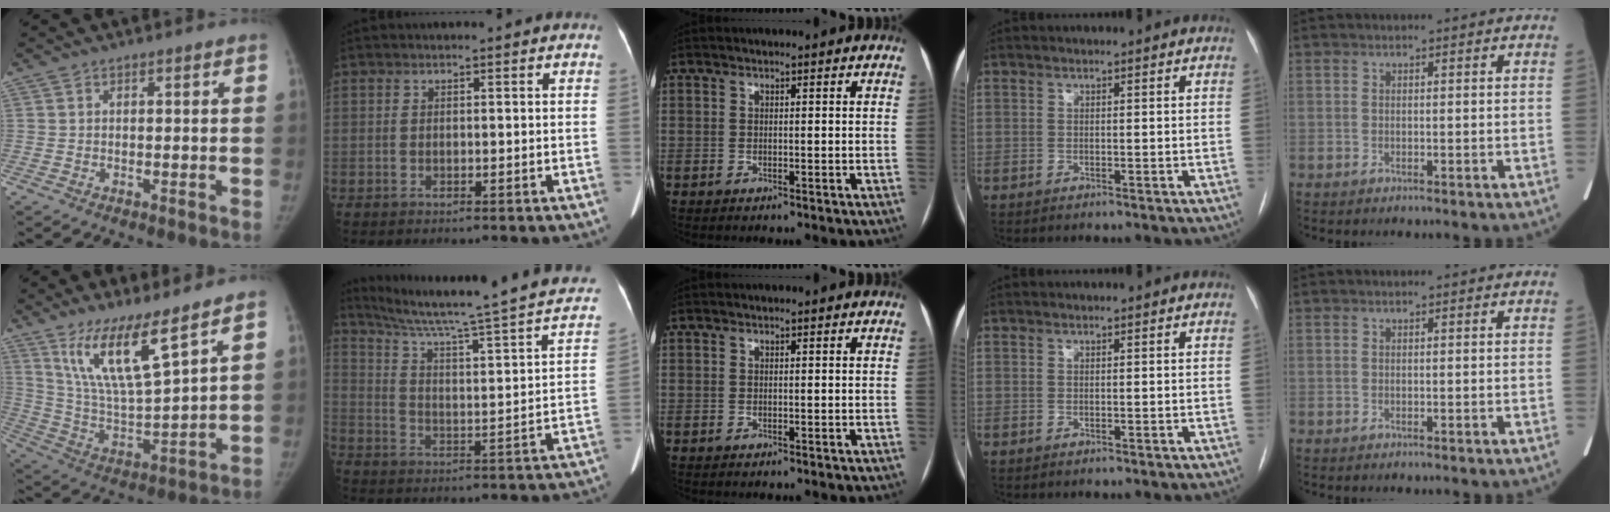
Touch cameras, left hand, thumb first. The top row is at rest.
{"thumb": {"total": 14.2, "force": [9.3, 2.5, 10.4], "torque": [-0.185, -0.064, 0.193]}, "index": {"total": 23.9, "force": [19.6, 1.0, 13.6], "torque": [-0.209, -0.031, 0.259]}}